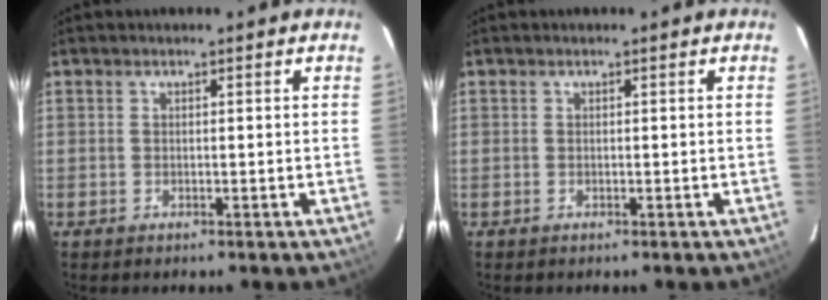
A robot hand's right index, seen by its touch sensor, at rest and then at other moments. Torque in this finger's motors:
{"motor_torque": [0.00, 0.00, 0.00, 0.00]}